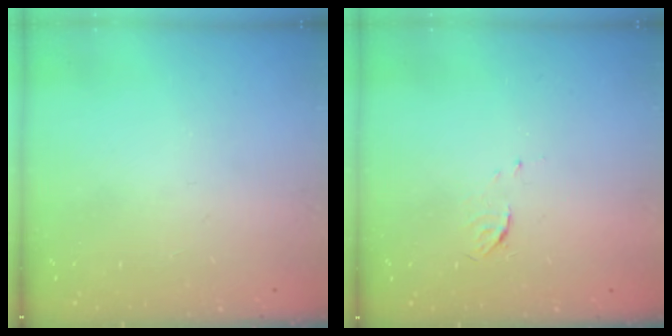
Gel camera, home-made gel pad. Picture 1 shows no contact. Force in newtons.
{"total": 3.9, "press": 3.9, "slide": 0.4}